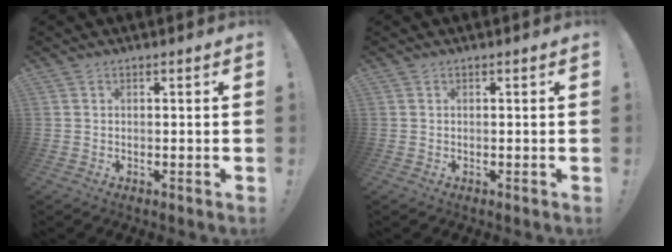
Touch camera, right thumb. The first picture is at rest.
{"total": 0.0}